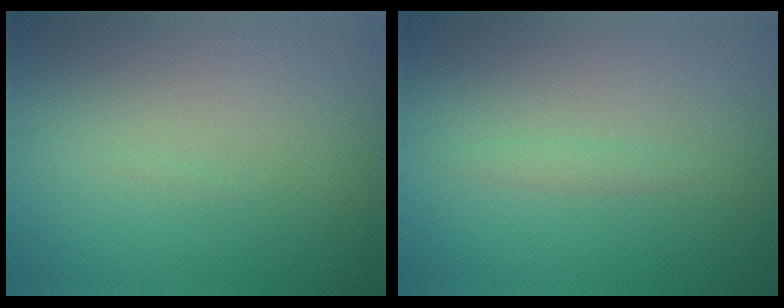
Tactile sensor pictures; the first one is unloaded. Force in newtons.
{"total": 0.8, "press": 0.8, "slide": 0.1}